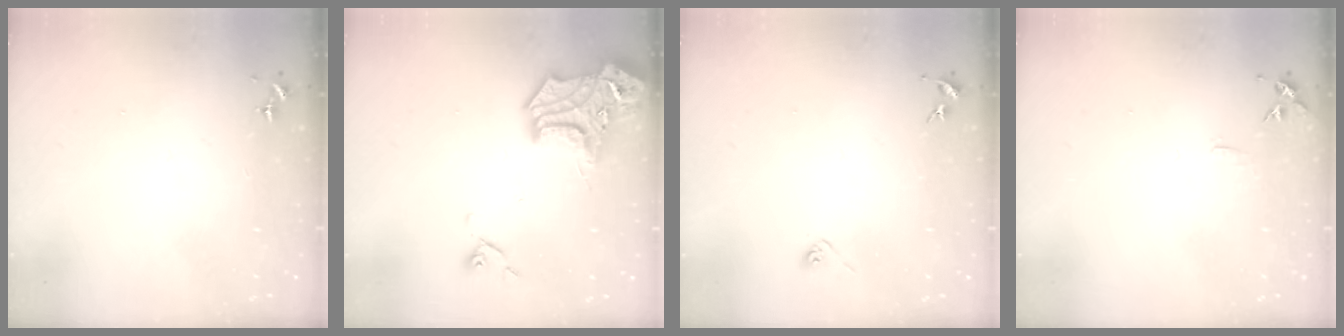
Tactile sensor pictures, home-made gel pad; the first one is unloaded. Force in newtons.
{"total": 17.6, "press": 17.4, "slide": 2.2}
{"total": 2.9, "press": 2.8, "slide": 0.8}
{"total": 5.5, "press": 5.4, "slide": 0.6}